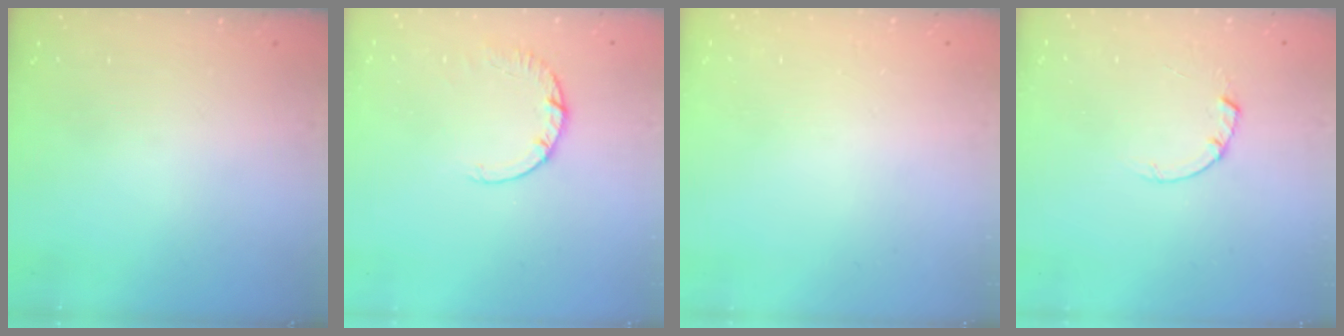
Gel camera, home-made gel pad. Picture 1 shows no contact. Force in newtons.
{"total": 2.4, "press": 2.4, "slide": 0.2}
{"total": 2.7, "press": 2.7, "slide": 0.2}
{"total": 1.5, "press": 1.5, "slide": 0.3}